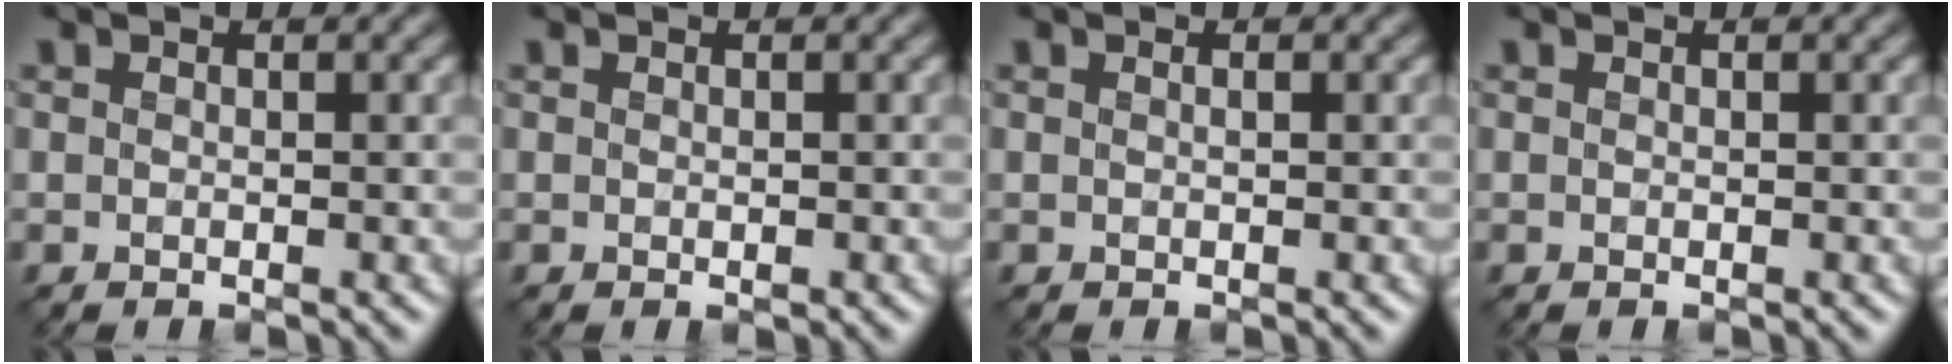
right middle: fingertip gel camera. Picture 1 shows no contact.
{"total": 0.0}
{"total": 0.0}
{"total": 0.0}